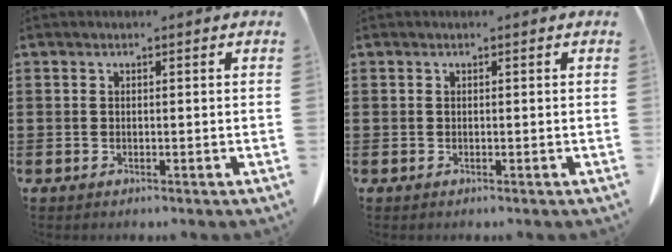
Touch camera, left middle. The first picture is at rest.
{"total": 0.0}